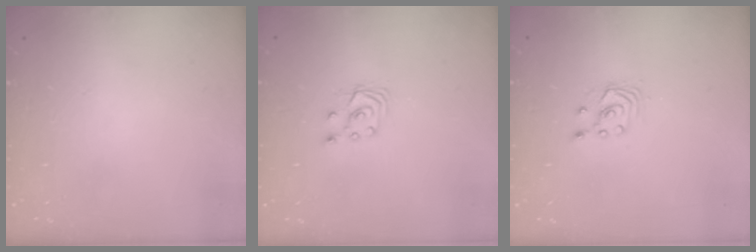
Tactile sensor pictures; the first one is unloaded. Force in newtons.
{"total": 3.5, "press": 3.5, "slide": 0.4}
{"total": 1.7, "press": 1.7, "slide": 0.2}